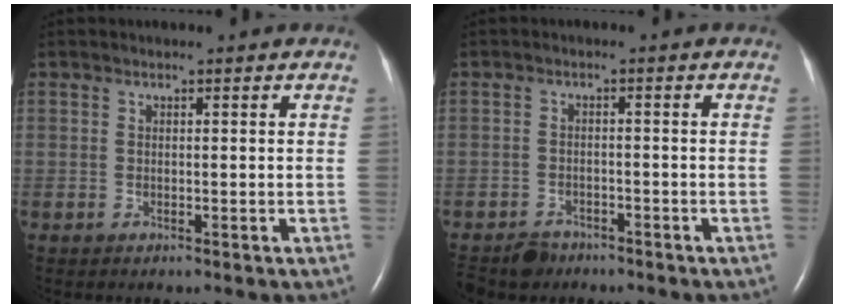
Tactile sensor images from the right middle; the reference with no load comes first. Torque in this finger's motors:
{"motor_torque": [-0.16, -0.10, -0.02, 0.00]}